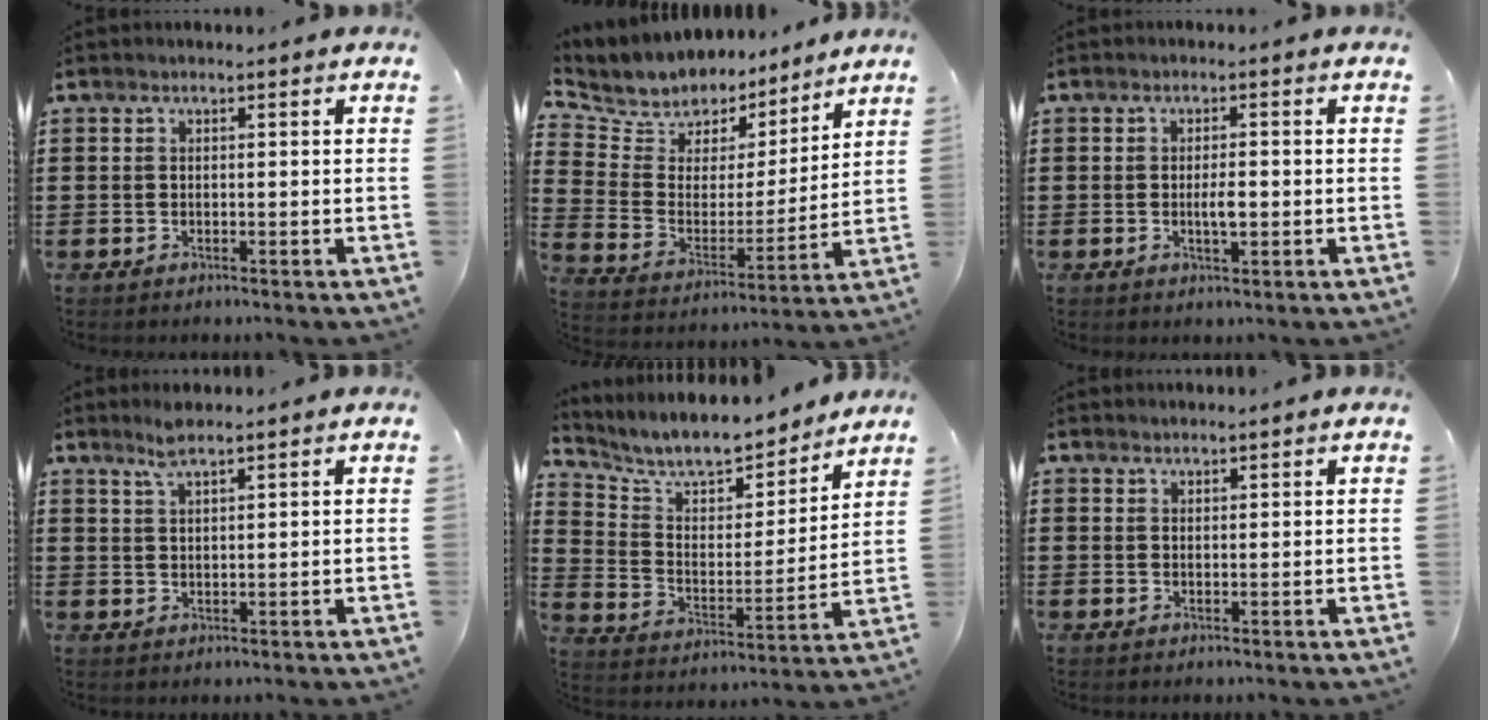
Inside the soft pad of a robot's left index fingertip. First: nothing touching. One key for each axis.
{"total": 6.2, "fx": 5.1, "fy": 3.5, "fz": -0.3, "tx": -0.044, "ty": -0.043, "tz": 0.090}
{"total": 2.8, "fx": -0.2, "fy": 0.9, "fz": 2.6, "tx": -0.049, "ty": 0.001, "tz": -0.005}
{"total": 3.2, "fx": 2.5, "fy": 0.5, "fz": 1.9, "tx": -0.043, "ty": 0.003, "tz": 0.047}
{"total": 8.2, "fx": 7.7, "fy": 1.8, "fz": 2.4, "tx": -0.077, "ty": -0.055, "tz": 0.130}
{"total": 1.3, "fx": 1.3, "fy": 0.2, "fz": 0.0, "tx": -0.003, "ty": -0.001, "tz": 0.025}